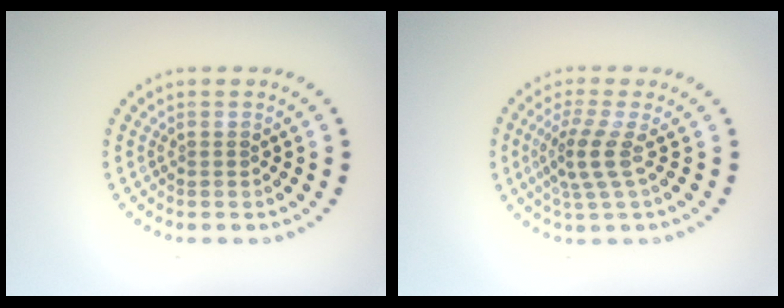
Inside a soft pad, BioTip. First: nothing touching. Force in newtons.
{"total": 2.9, "press": 2.2, "slide": 2.0}